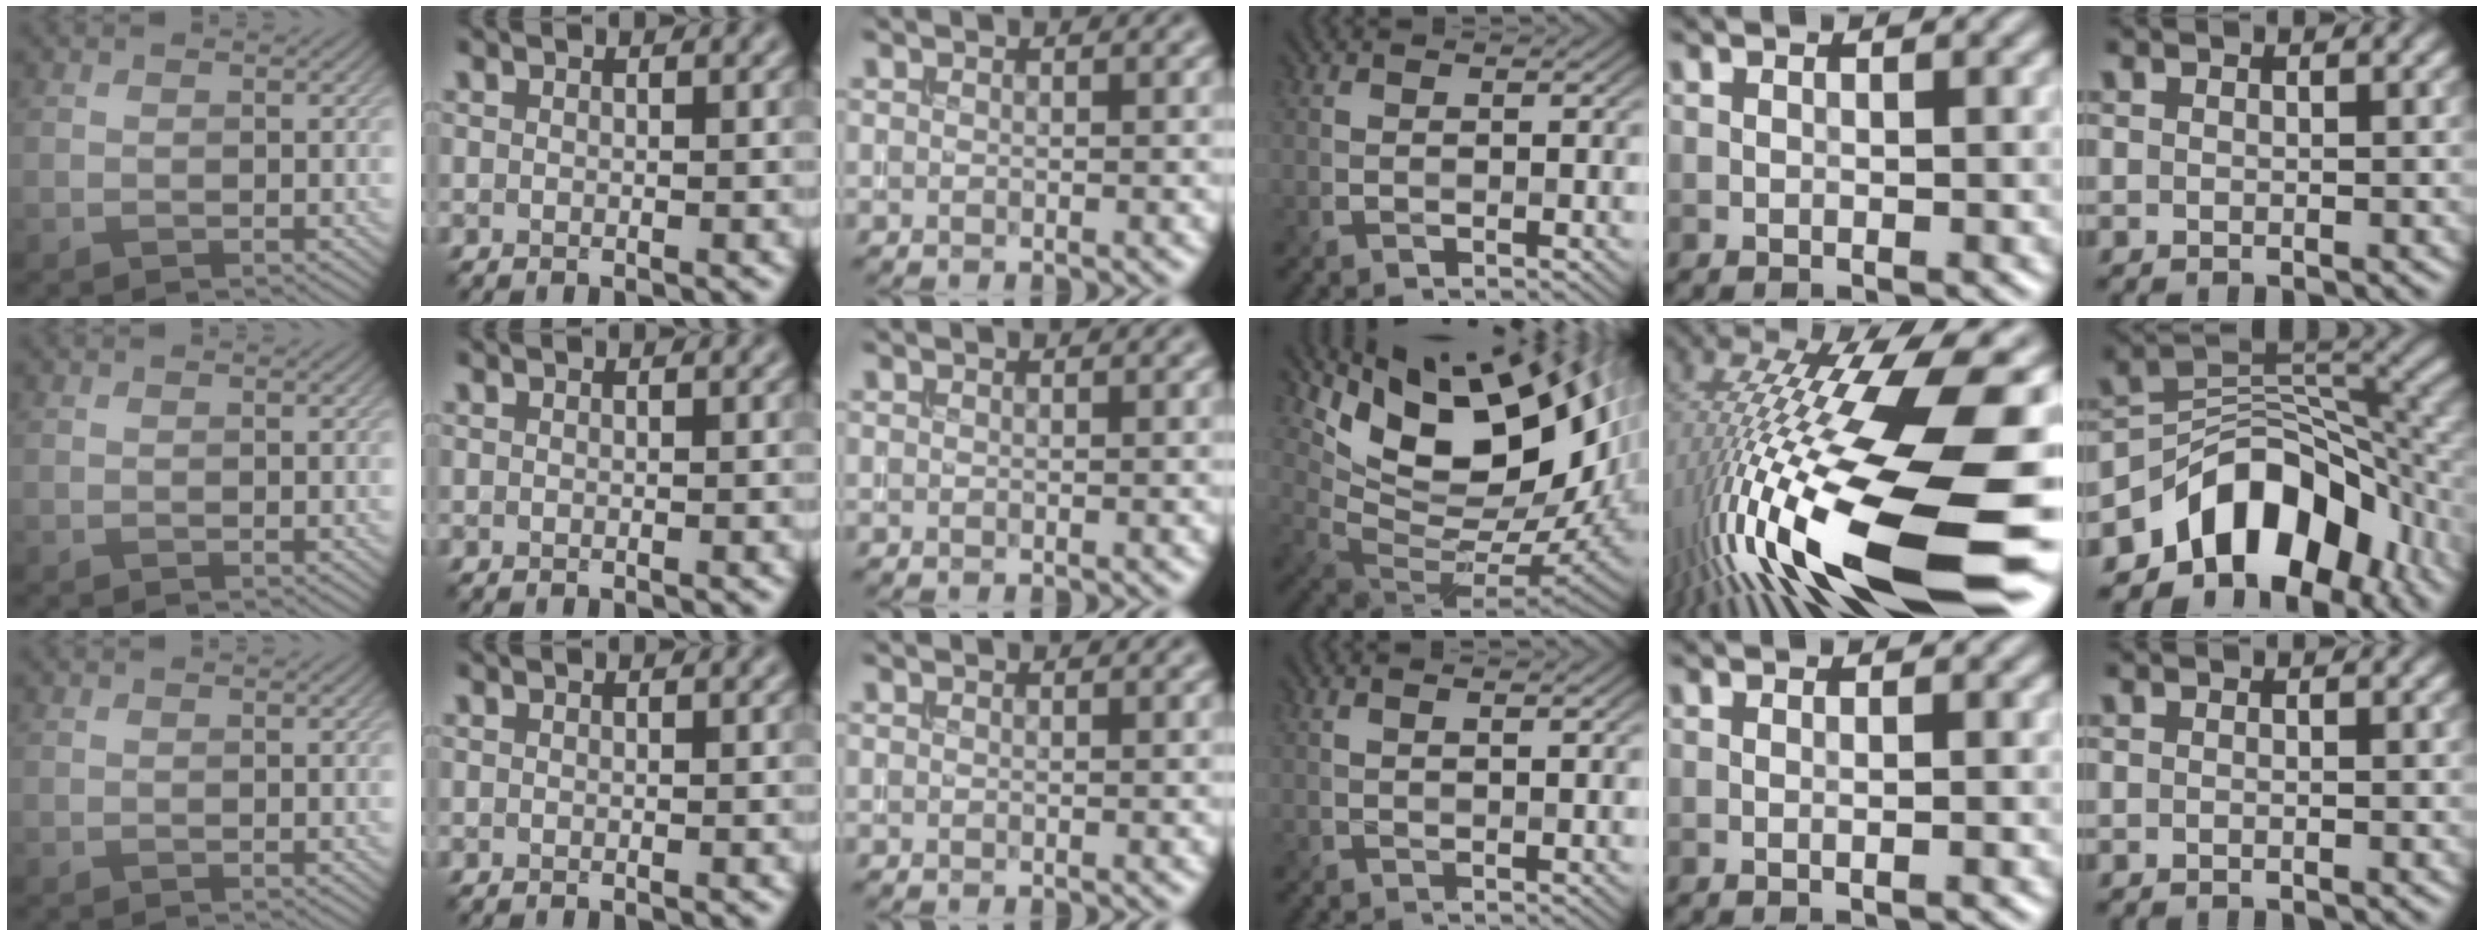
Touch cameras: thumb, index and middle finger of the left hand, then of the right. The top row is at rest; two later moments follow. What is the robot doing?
{"motion": "extract", "object": "bucket"}